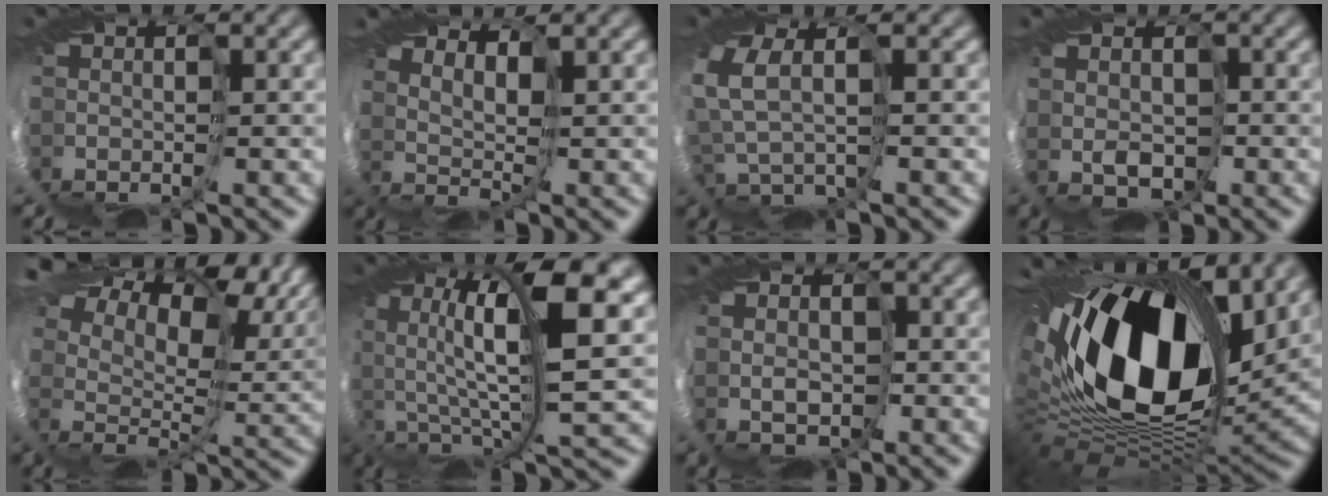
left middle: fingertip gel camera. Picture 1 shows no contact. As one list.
[{"total": 4.1, "force": [3.7, -1.7, -0.6], "torque": [0.009, 0.007, 0.053]}, {"total": 3.6, "force": [3.0, 0.3, 2.0], "torque": [-0.075, 0.004, 0.049]}, {"total": 1.9, "force": [1.7, 0.7, 0.0], "torque": [-0.009, -0.001, 0.027]}, {"total": 15.0, "force": [12.2, 4.2, 7.5], "torque": [-0.147, 0.041, 0.201]}, {"total": 10.6, "force": [3.9, 2.6, 9.5], "torque": [-0.200, 0.001, 0.079]}, {"total": 2.1, "force": [2.1, 0.5, -0.2], "torque": [-0.001, 0.002, 0.036]}, {"total": 16.0, "force": [6.9, 8.5, 11.6], "torque": [-0.227, -0.001, 0.112]}]